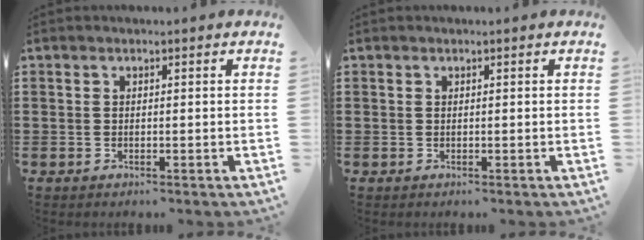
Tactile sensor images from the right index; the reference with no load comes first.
{"total": 0.0}